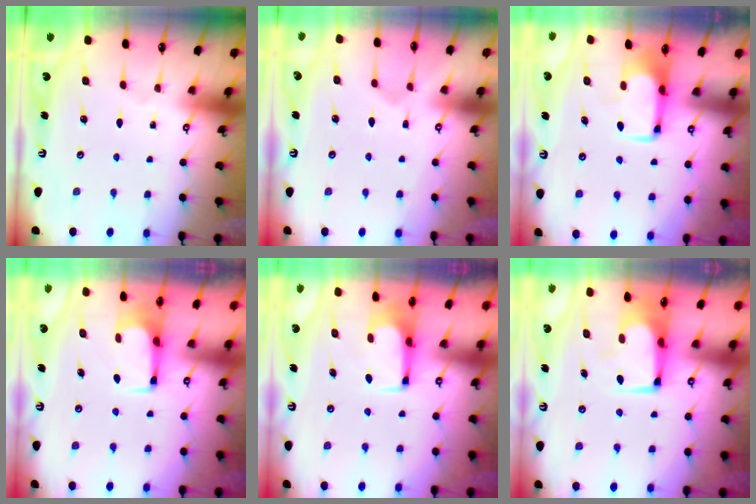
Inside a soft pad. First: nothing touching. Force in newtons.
{"total": 5.6, "press": 5.4, "slide": 1.2}
{"total": 2.0, "press": 2.0, "slide": 0.4}
{"total": 2.3, "press": 2.3, "slide": 0.3}
{"total": 3.5, "press": 3.5, "slide": 0.2}
{"total": 1.6, "press": 1.5, "slide": 0.2}